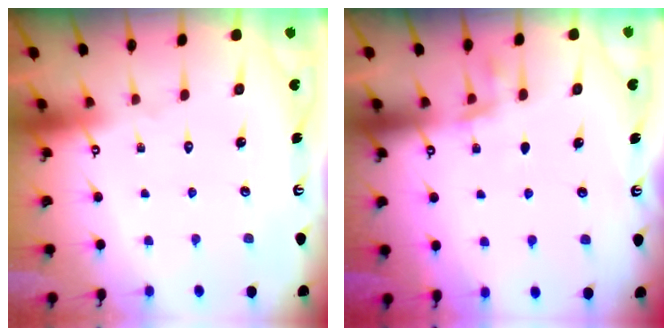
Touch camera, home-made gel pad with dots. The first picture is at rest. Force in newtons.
{"total": 4.8, "press": 4.7, "slide": 1.1}